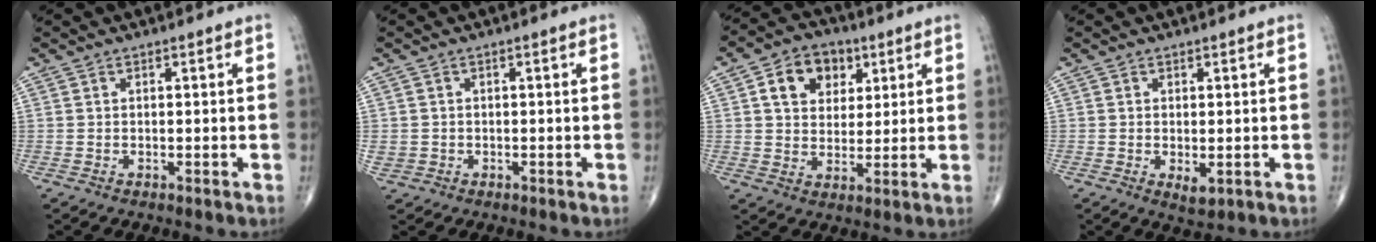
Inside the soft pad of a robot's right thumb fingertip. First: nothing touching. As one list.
[{"total": 2.2, "force": [-0.3, 2.0, 0.8], "torque": [-0.014, 0.003, 0.000]}, {"total": 10.1, "force": [3.8, 7.6, 5.6], "torque": [-0.057, -0.007, 0.060]}, {"total": 2.4, "force": [-0.5, 1.2, 2.1], "torque": [-0.031, -0.007, -0.002]}]